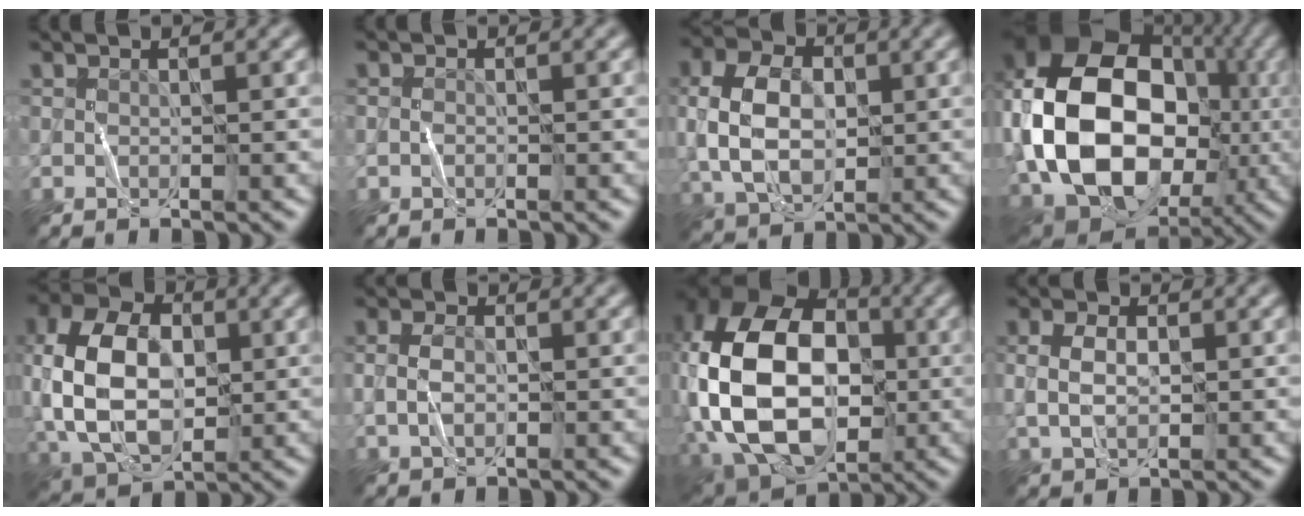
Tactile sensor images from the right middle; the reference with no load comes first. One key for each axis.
{"total": 0.6, "fx": -0.3, "fy": 0.4, "fz": 0.4, "tx": -0.006, "ty": 0.002, "tz": -0.007}
{"total": 7.3, "fx": 0.2, "fy": 5.0, "fz": 5.2, "tx": -0.123, "ty": 0.001, "tz": 0.007}
{"total": 17.9, "fx": -0.8, "fy": 13.4, "fz": 11.9, "tx": -0.251, "ty": 0.006, "tz": -0.029}
{"total": 11.8, "fx": 0.3, "fy": 8.1, "fz": 8.6, "tx": -0.199, "ty": 0.002, "tz": 0.007}
{"total": 2.3, "fx": -0.2, "fy": 1.5, "fz": 1.8, "tx": -0.044, "ty": 0.001, "tz": -0.003}
{"total": 19.1, "fx": -0.6, "fy": 13.0, "fz": 13.9, "tx": -0.286, "ty": 0.014, "tz": -0.026}
{"total": 3.5, "fx": 0.3, "fy": 2.4, "fz": 2.5, "tx": -0.059, "ty": 0.005, "tz": 0.008}